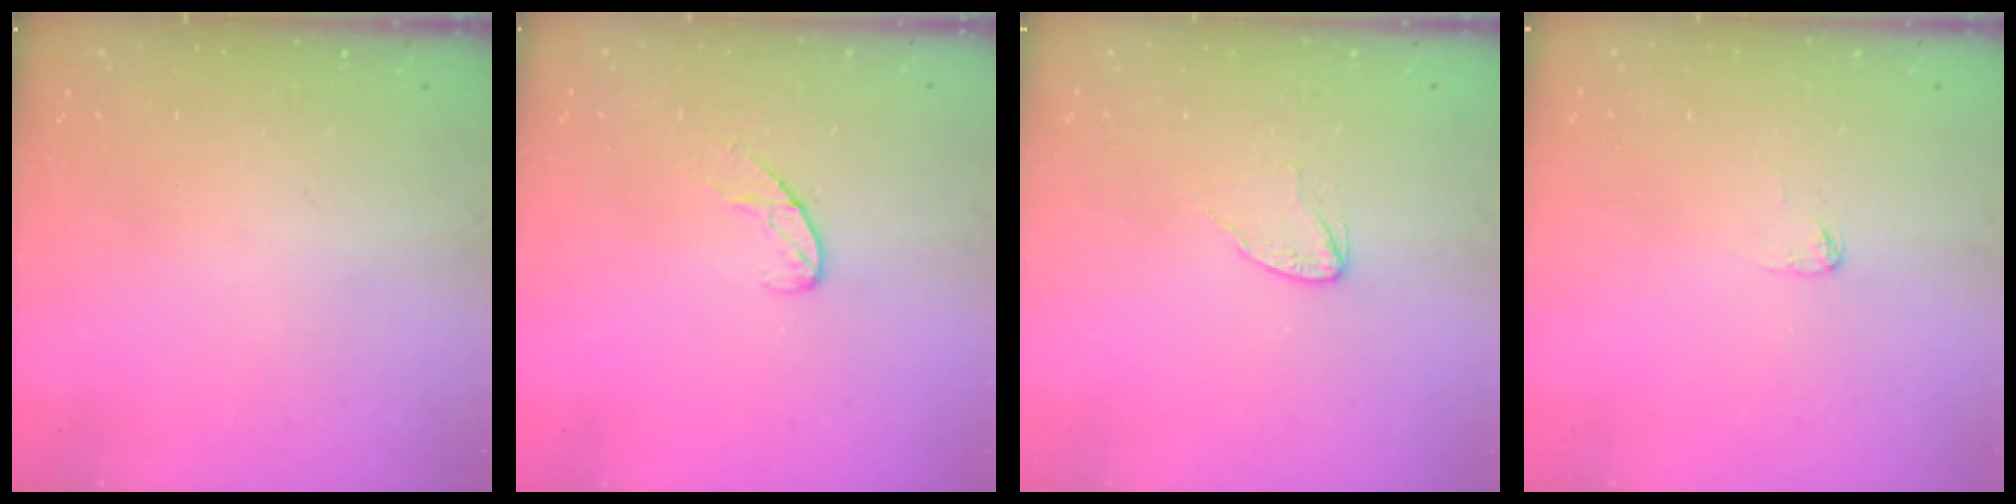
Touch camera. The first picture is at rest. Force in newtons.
{"total": 8.0, "press": 8.0, "slide": 0.7}
{"total": 2.9, "press": 2.9, "slide": 0.2}
{"total": 2.9, "press": 2.9, "slide": 0.1}